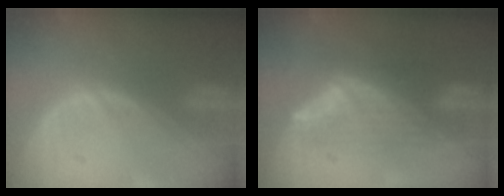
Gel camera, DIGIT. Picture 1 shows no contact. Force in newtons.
{"total": 8.2, "press": 6.8, "slide": 4.7}